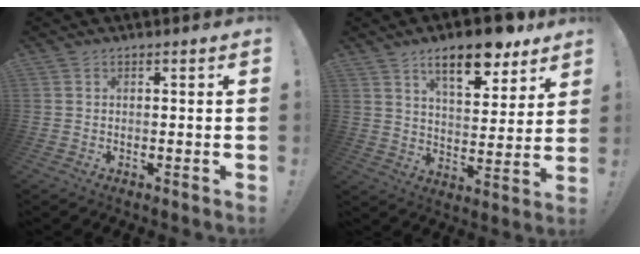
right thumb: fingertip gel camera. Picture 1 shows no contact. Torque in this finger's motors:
{"motor_torque": [0.63, 2.15, 1.31, 0.74, 0.37]}